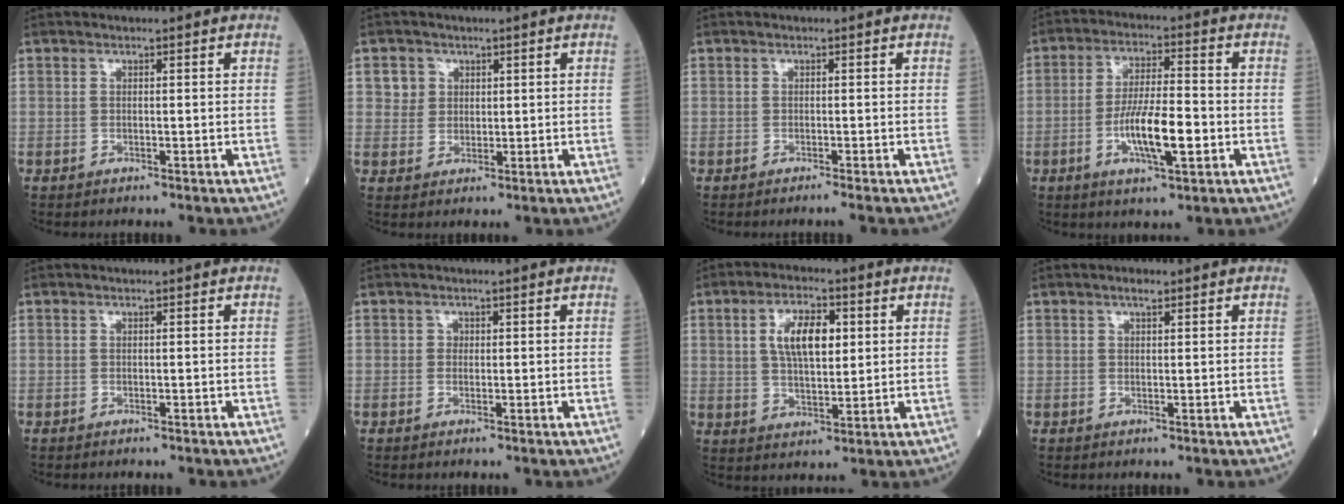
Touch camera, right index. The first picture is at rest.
{"total": 3.1, "force": [1.2, 2.8, 0.3], "torque": [0.000, 0.005, 0.019]}
{"total": 1.3, "force": [-1.1, -0.4, 0.6], "torque": [-0.003, 0.005, -0.020]}
{"total": 9.7, "force": [-2.7, 2.0, 9.1], "torque": [-0.167, 0.001, -0.049]}
{"total": 0.0}
{"total": 0.7, "force": [0.1, 0.6, 0.2], "torque": [0.003, 0.002, 0.000]}
{"total": 8.3, "force": [2.2, 3.4, 7.2], "torque": [-0.136, 0.012, 0.040]}
{"total": 1.2, "force": [0.8, 0.4, 0.9], "torque": [-0.014, 0.003, 0.013]}